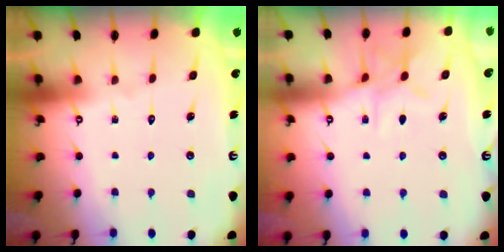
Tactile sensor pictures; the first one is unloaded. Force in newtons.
{"total": 7.7, "press": 7.7, "slide": 0.6}